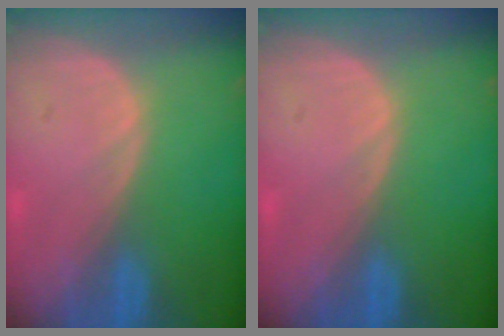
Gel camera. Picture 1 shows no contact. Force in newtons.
{"total": 0.0}